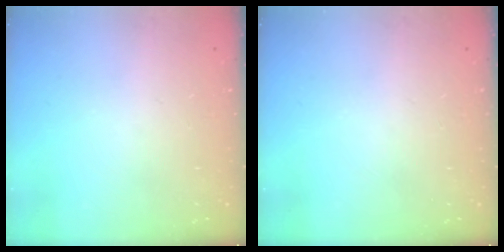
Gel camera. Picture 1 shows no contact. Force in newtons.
{"total": 0.0}